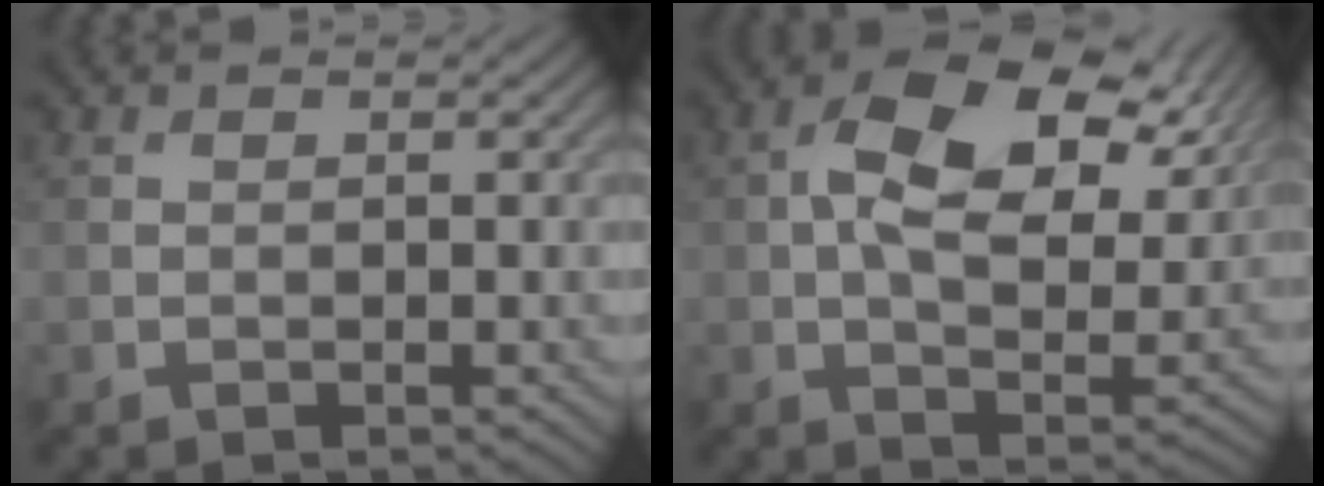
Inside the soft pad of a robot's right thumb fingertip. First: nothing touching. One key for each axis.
{"total": 13.4, "fx": 4.1, "fy": 7.2, "fz": 10.5, "tx": -0.187, "ty": -0.001, "tz": 0.069}